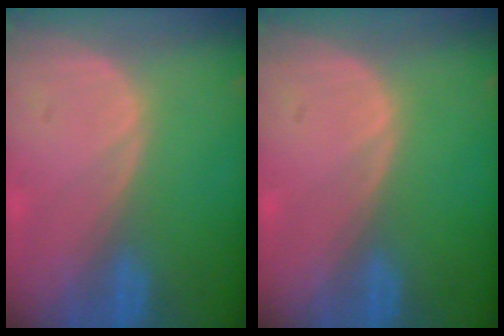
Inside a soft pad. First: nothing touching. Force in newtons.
{"total": 0.0}